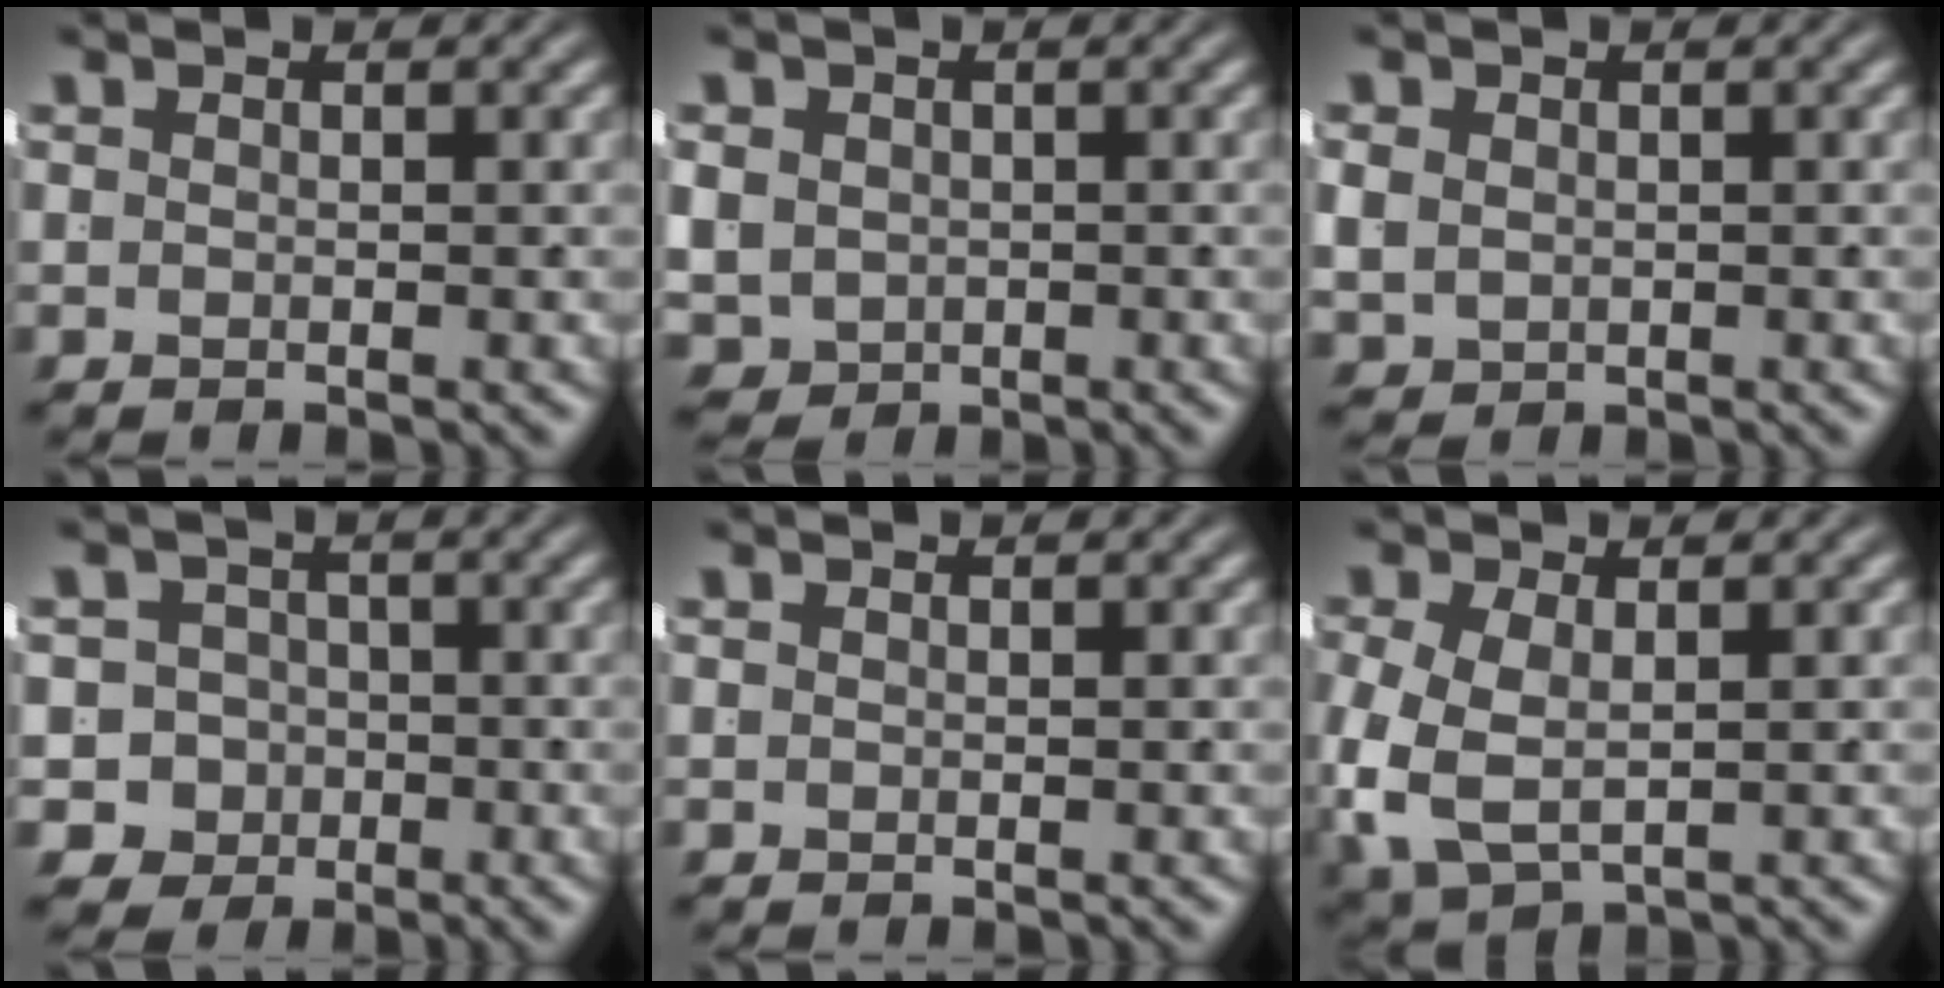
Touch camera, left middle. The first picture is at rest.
{"total": 6.8, "force": [-1.7, 6.0, 2.8], "torque": [-0.076, -0.043, -0.011]}
{"total": 2.4, "force": [-0.2, 2.1, 1.1], "torque": [-0.034, -0.021, 0.012]}
{"total": 10.5, "force": [-3.4, 9.6, 2.3], "torque": [-0.080, -0.051, -0.054]}
{"total": 0.0}
{"total": 5.7, "force": [-1.1, 4.1, 3.8], "torque": [-0.112, -0.037, 0.008]}